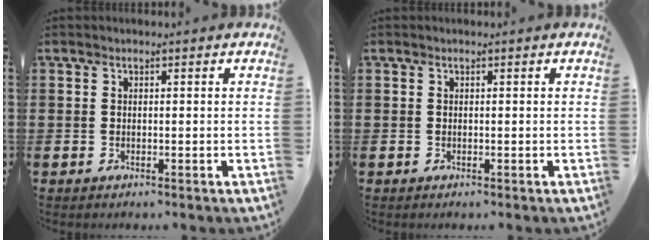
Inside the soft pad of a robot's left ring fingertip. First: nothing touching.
{"total": 0.0}